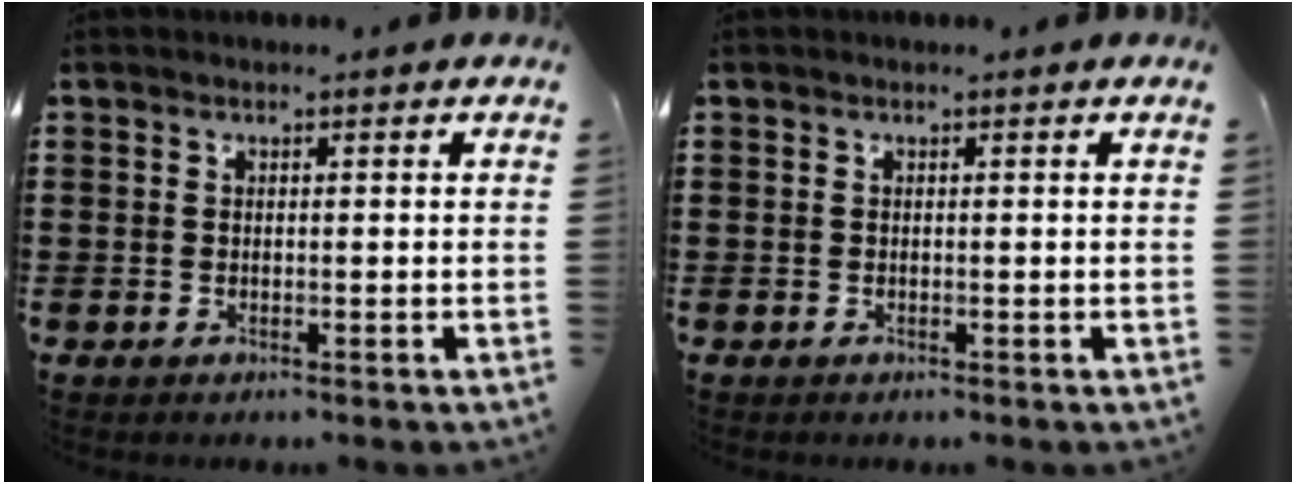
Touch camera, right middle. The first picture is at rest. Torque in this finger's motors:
{"motor_torque": [-0.15, -0.32, 0.00, -0.01]}